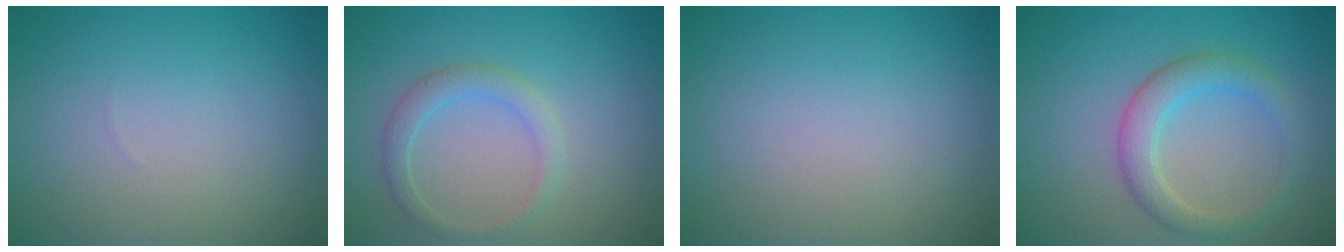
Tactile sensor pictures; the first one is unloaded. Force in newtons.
{"total": 2.1, "press": 2.1, "slide": 0.1}
{"total": 0.0}
{"total": 3.4, "press": 3.4, "slide": 0.1}